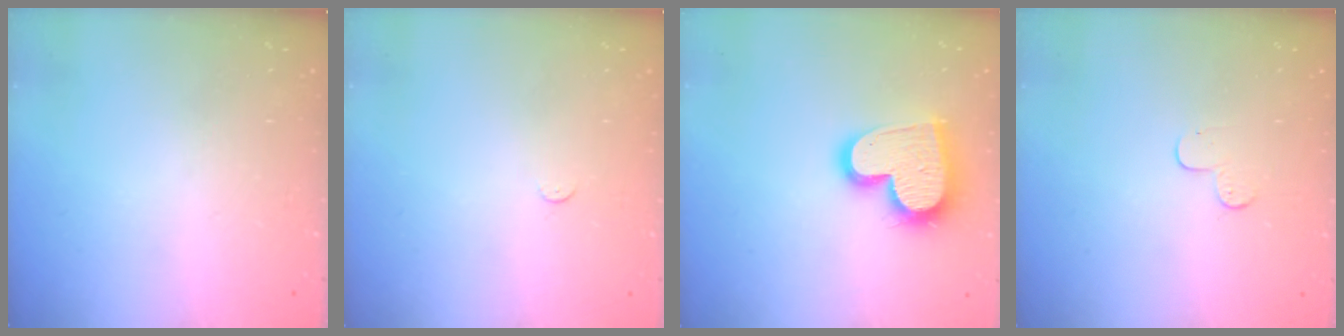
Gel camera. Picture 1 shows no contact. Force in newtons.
{"total": 2.3, "press": 2.3, "slide": 0.3}
{"total": 17.9, "press": 17.9, "slide": 1.4}
{"total": 3.9, "press": 3.9, "slide": 0.4}